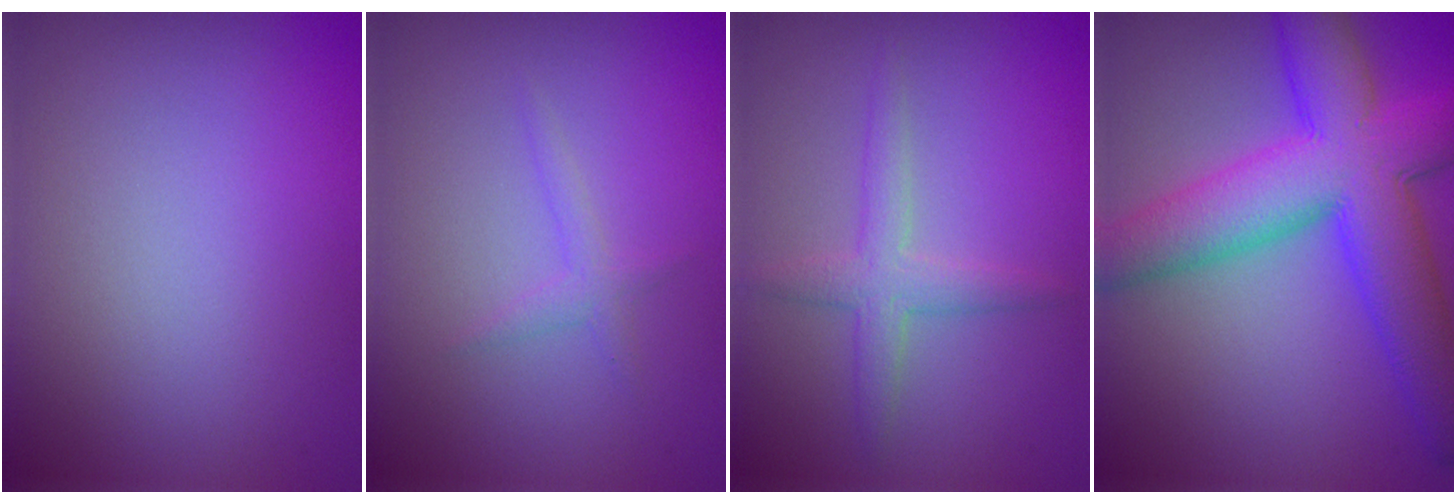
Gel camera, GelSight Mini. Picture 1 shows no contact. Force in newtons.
{"total": 1.2, "press": 1.2, "slide": 0.1}
{"total": 2.5, "press": 2.5, "slide": 0.1}
{"total": 10.8, "press": 10.8, "slide": 0.3}